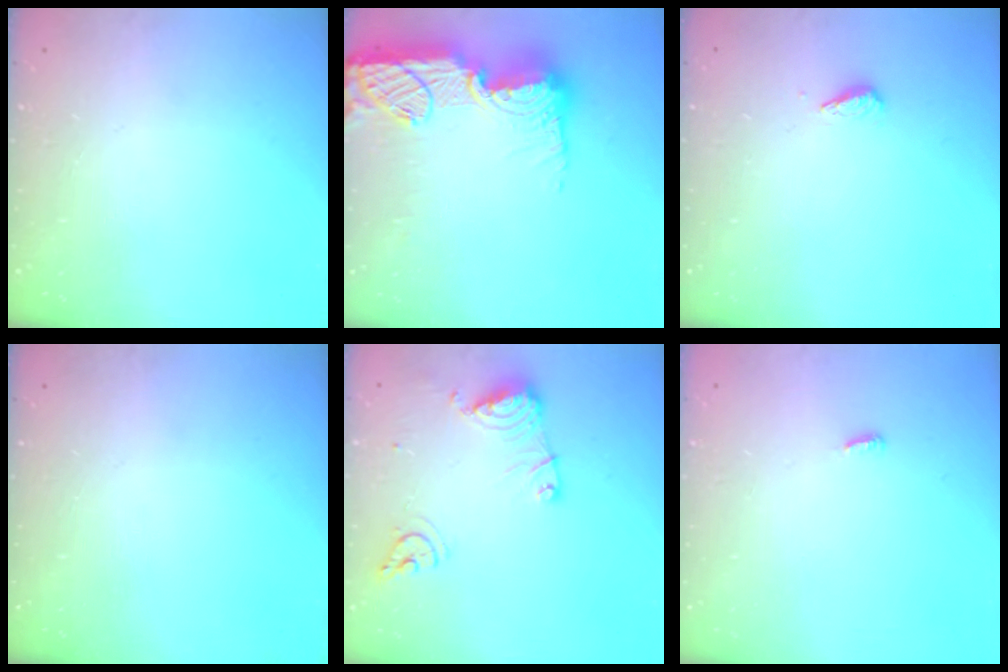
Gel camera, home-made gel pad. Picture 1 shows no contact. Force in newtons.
{"total": 21.2, "press": 21.2, "slide": 1.2}
{"total": 3.0, "press": 2.9, "slide": 0.6}
{"total": 0.0}
{"total": 11.9, "press": 11.9, "slide": 1.3}
{"total": 2.9, "press": 2.9, "slide": 0.2}